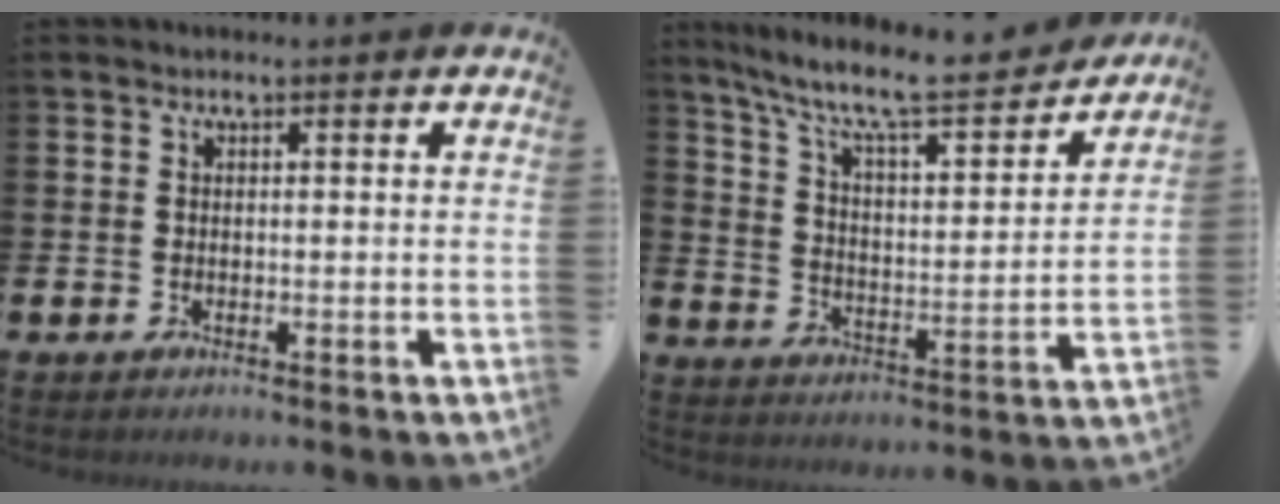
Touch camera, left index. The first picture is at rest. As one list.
[{"total": 9.8, "force": [8.5, 1.9, 4.5], "torque": [-0.119, -0.058, 0.141]}]